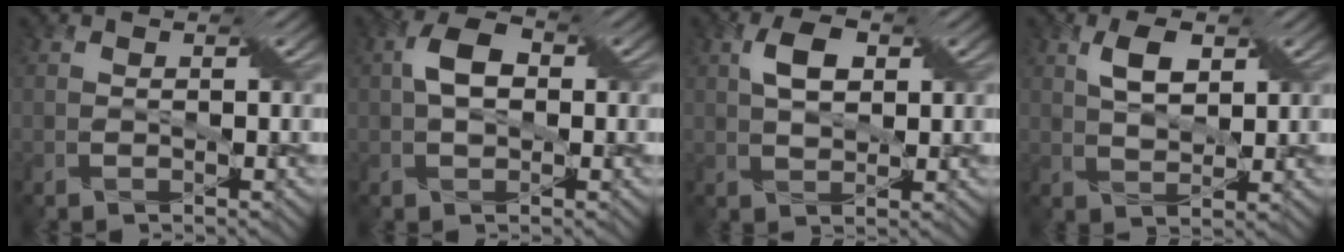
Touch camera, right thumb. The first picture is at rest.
{"total": 4.8, "force": [0.4, 3.0, 3.7], "torque": [-0.074, 0.009, 0.001]}
{"total": 4.4, "force": [1.6, 2.2, 3.4], "torque": [-0.066, 0.009, 0.027]}
{"total": 4.0, "force": [2.1, 1.7, 3.0], "torque": [-0.059, 0.005, 0.037]}